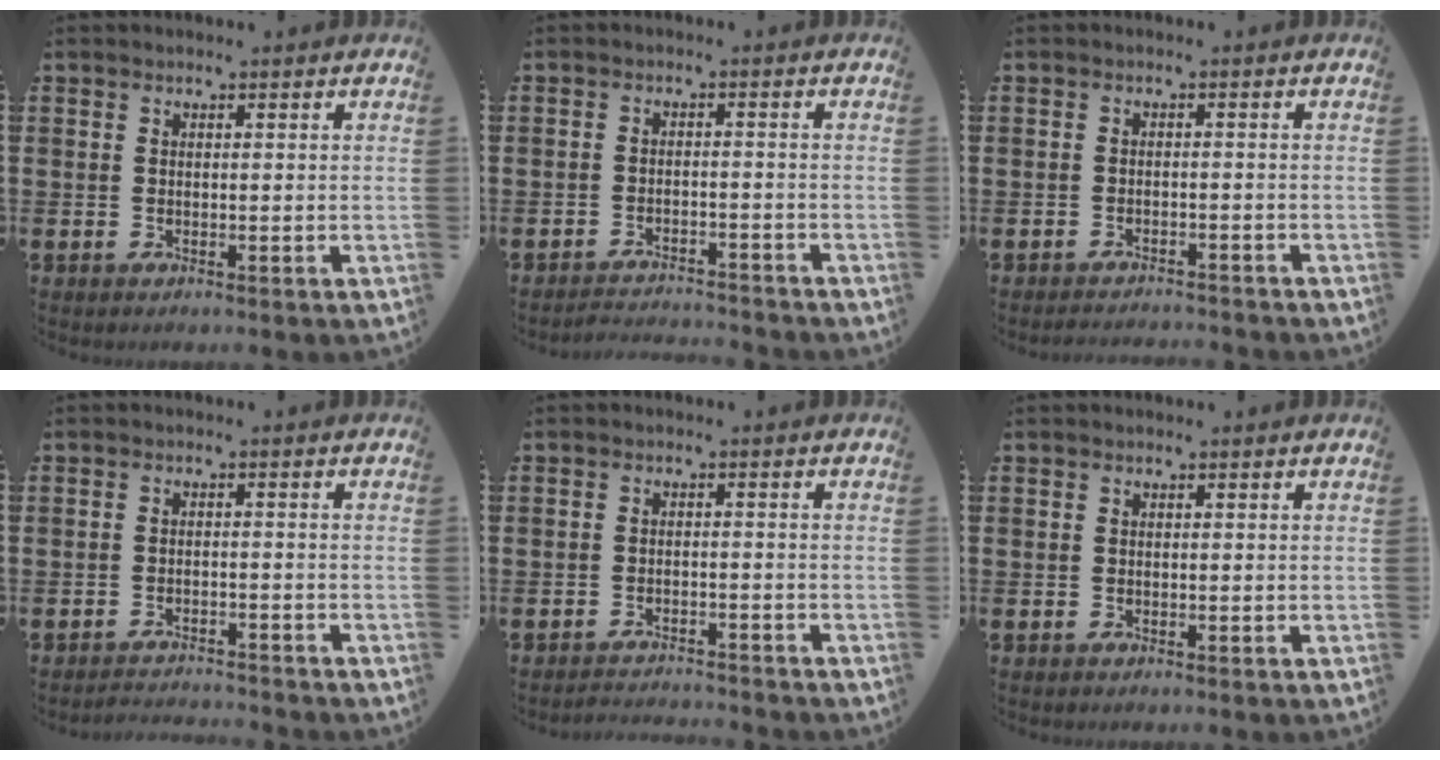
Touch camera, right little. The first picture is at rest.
{"total": 2.2, "force": [-2.2, -0.1, -0.1], "torque": [-0.003, 0.005, -0.048]}
{"total": 1.4, "force": [-1.4, -0.1, 0.0], "torque": [-0.003, 0.003, -0.029]}
{"total": 1.8, "force": [-1.8, 0.0, -0.1], "torque": [-0.004, 0.004, -0.038]}
{"total": 1.8, "force": [-1.8, -0.1, -0.1], "torque": [-0.002, 0.004, -0.039]}
{"total": 0.0}